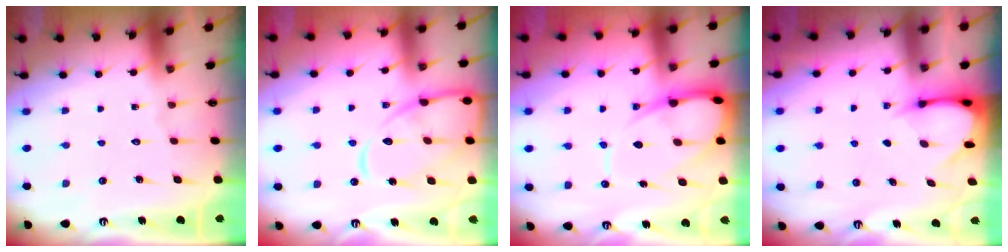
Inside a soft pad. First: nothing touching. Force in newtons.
{"total": 14.1, "press": 14.1, "slide": 1.3}
{"total": 12.8, "press": 12.8, "slide": 1.2}
{"total": 3.7, "press": 3.6, "slide": 0.3}